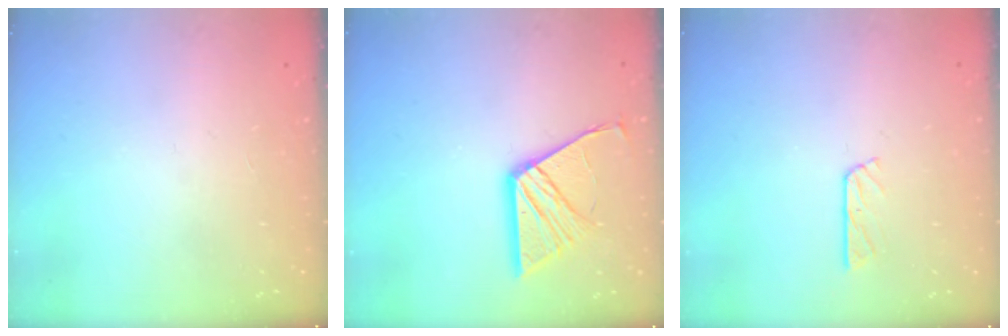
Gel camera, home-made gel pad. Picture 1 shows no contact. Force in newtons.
{"total": 12.2, "press": 12.2, "slide": 0.9}
{"total": 3.4, "press": 3.4, "slide": 0.4}